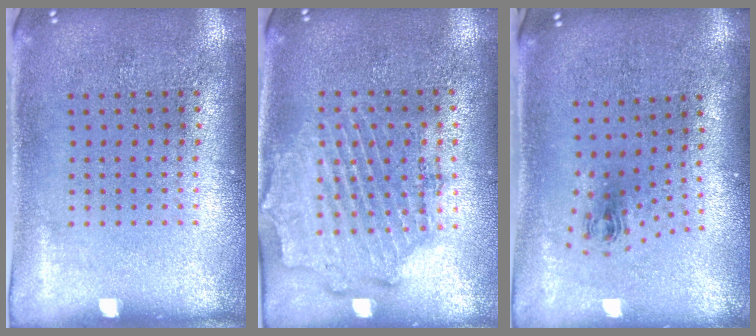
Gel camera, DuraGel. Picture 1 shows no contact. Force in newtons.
{"total": 1.9, "press": 1.7, "slide": 0.9}
{"total": 1.0, "press": 0.5, "slide": 0.9}